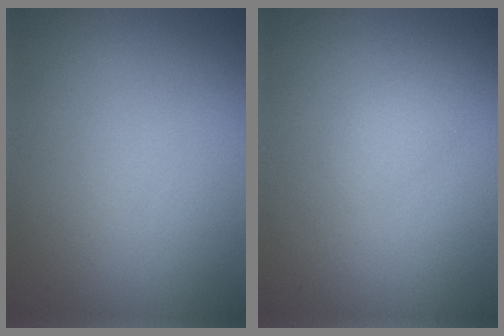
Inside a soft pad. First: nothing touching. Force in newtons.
{"total": 2.5, "press": 2.4, "slide": 0.3}